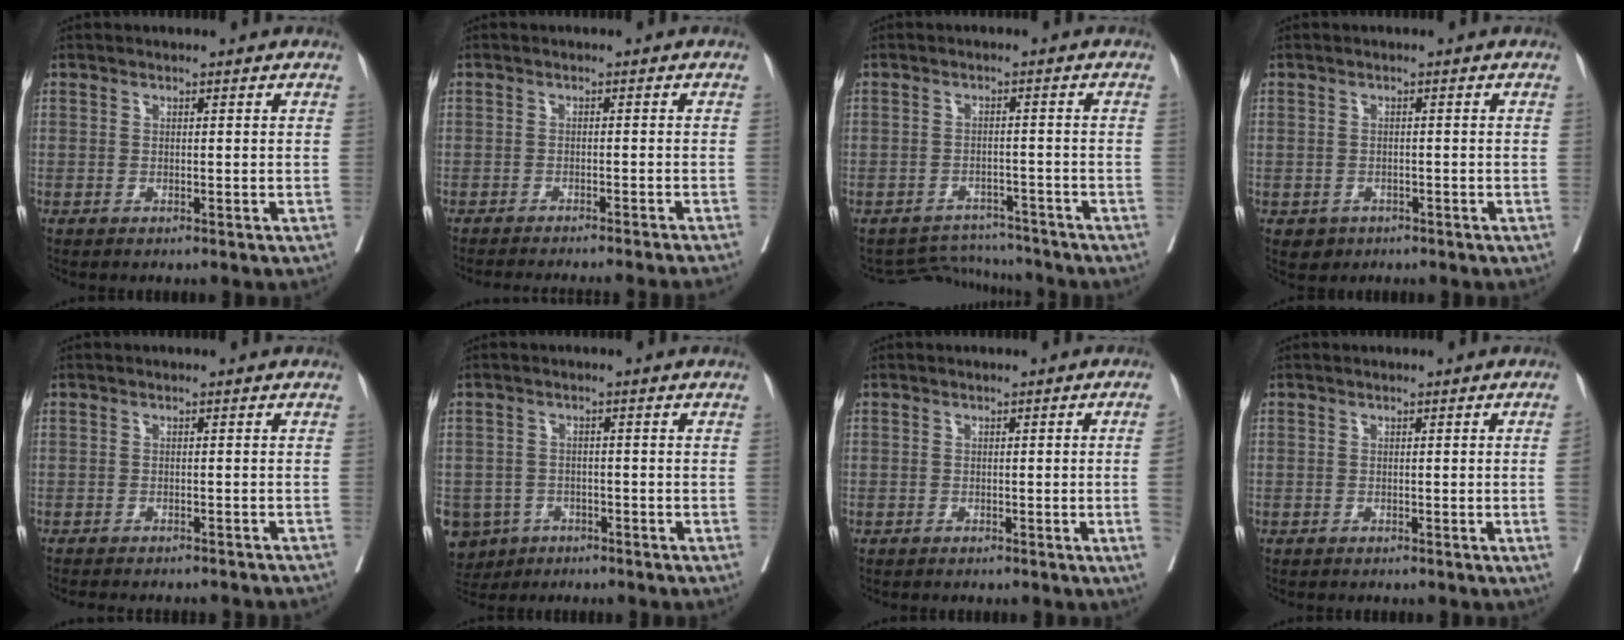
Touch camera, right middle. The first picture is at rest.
{"total": 14.2, "force": [-13.3, -0.6, 5.1], "torque": [-0.063, -0.031, -0.166]}
{"total": 5.5, "force": [-5.2, 0.7, -1.6], "torque": [0.022, 0.015, -0.074]}
{"total": 2.0, "force": [-1.1, 1.7, 0.3], "torque": [-0.005, 0.005, -0.011]}
{"total": 11.5, "force": [-10.5, 2.2, 4.2], "torque": [-0.051, -0.008, -0.115]}
{"total": 8.3, "force": [-4.6, 6.8, 1.6], "torque": [-0.048, 0.003, -0.069]}
{"total": 2.7, "force": [-0.6, -0.8, 2.6], "torque": [-0.035, 0.000, -0.008]}
{"total": 1.3, "force": [-0.3, -0.3, 1.2], "torque": [-0.018, 0.001, -0.004]}